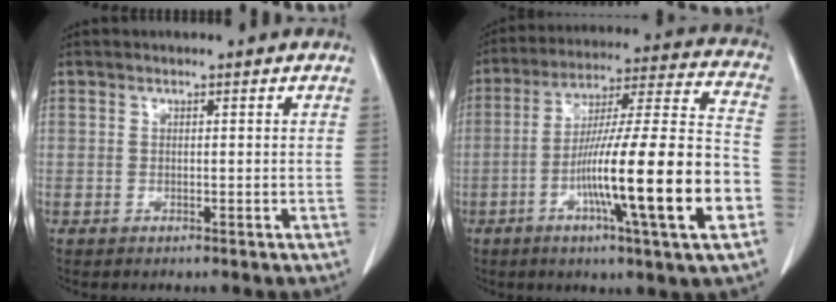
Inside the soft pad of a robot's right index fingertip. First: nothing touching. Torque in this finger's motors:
{"motor_torque": [1.75, -0.39, 1.05, 0.21]}